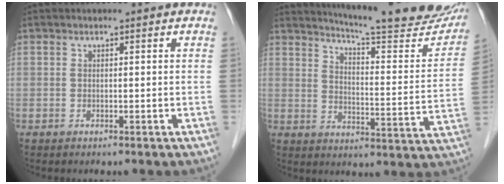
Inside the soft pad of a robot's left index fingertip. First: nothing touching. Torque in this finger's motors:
{"motor_torque": [-0.34, -0.67, 0.24, 0.07]}